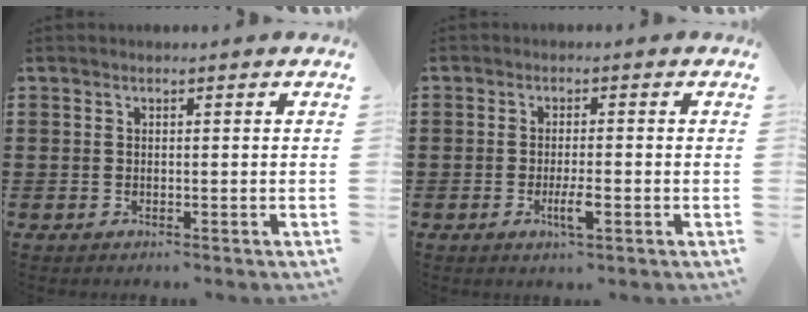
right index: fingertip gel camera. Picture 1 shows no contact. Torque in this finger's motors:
{"motor_torque": [1.20, 0.42, 0.17, 0.04]}